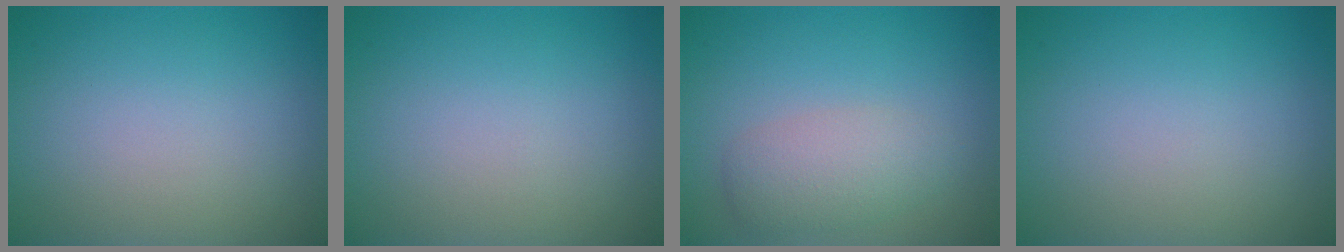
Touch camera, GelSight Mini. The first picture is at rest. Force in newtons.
{"total": 0.0}
{"total": 3.1, "press": 3.1, "slide": 0.1}
{"total": 0.0}